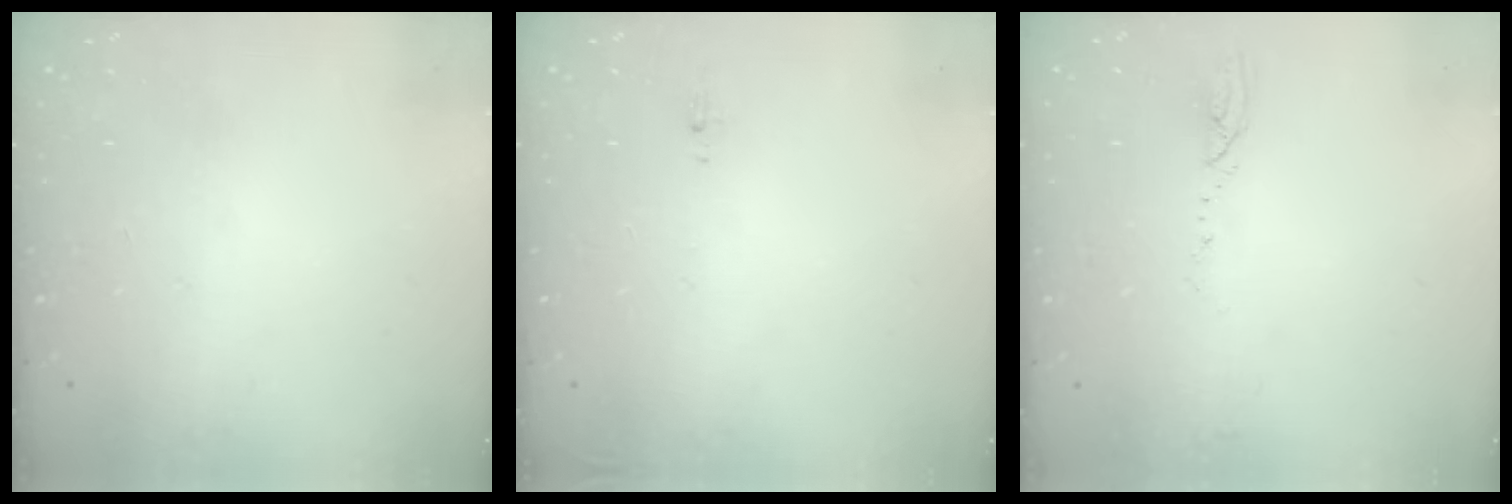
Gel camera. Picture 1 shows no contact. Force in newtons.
{"total": 5.0, "press": 4.7, "slide": 1.8}
{"total": 2.6, "press": 2.6, "slide": 0.3}